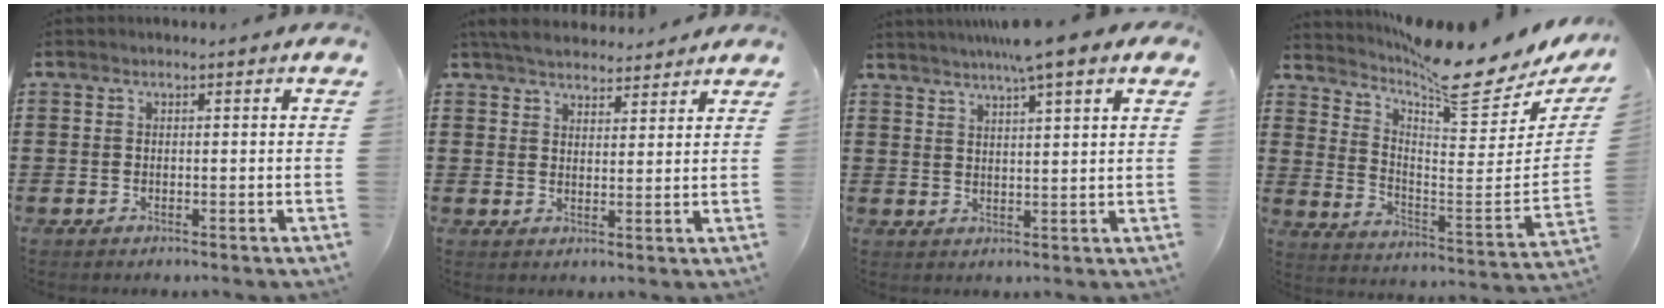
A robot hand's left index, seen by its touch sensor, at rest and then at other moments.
{"total": 4.4, "force": [4.2, 1.0, 0.6], "torque": [-0.027, -0.007, 0.080]}
{"total": 5.8, "force": [4.6, -0.3, 3.6], "torque": [-0.074, -0.009, 0.078]}
{"total": 10.6, "force": [9.1, 1.4, 5.4], "torque": [-0.107, -0.071, 0.150]}